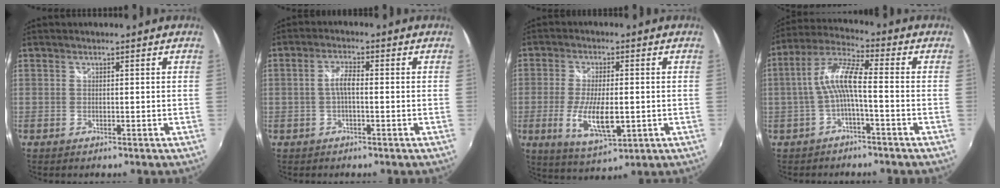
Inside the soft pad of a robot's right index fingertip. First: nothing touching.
{"total": 3.4, "force": [-0.7, 0.9, 3.2], "torque": [-0.067, 0.010, -0.013]}
{"total": 10.2, "force": [-2.2, 3.6, 9.3], "torque": [-0.185, -0.020, -0.034]}
{"total": 8.0, "force": [-1.5, 1.3, 7.7], "torque": [-0.175, 0.018, -0.027]}